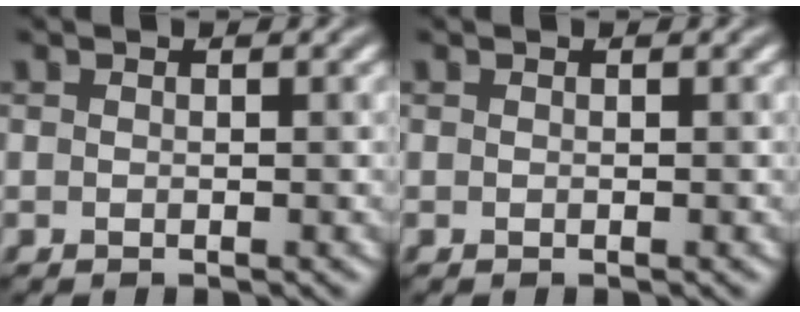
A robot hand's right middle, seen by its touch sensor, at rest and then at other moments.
{"total": 0.0}